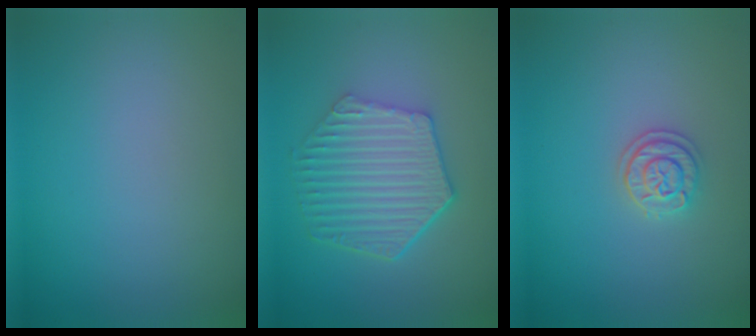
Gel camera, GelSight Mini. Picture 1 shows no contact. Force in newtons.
{"total": 6.2, "press": 4.6, "slide": 4.1}
{"total": 2.1, "press": 2.0, "slide": 0.6}